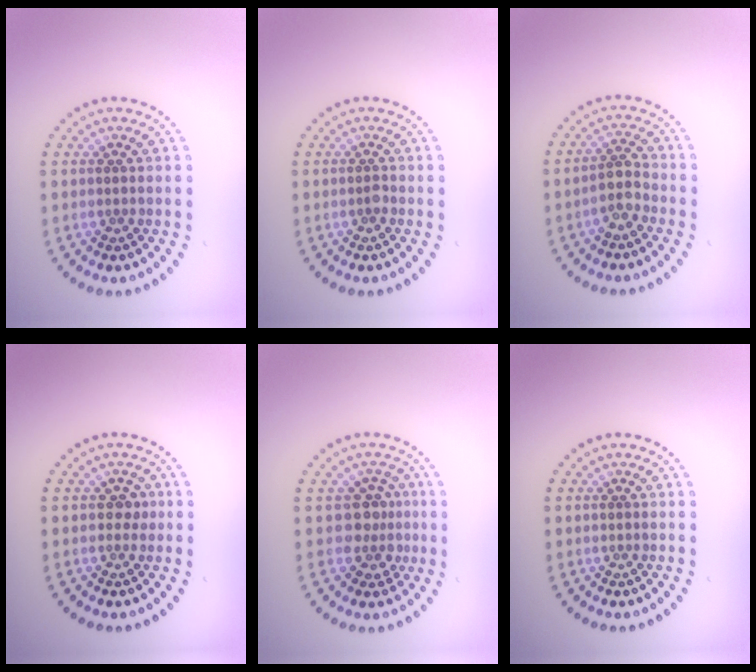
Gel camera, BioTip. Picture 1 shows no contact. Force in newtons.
{"total": 0.7, "press": 0.5, "slide": 0.5}
{"total": 2.5, "press": 2.2, "slide": 1.1}
{"total": 1.0, "press": 1.0, "slide": 0.3}
{"total": 2.4, "press": 1.9, "slide": 1.5}
{"total": 0.0}